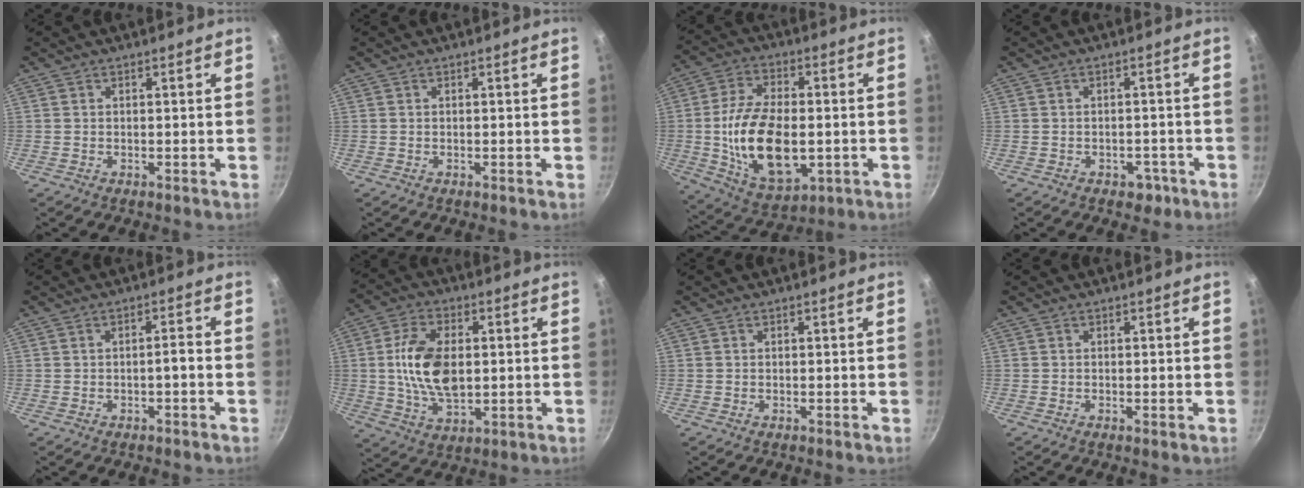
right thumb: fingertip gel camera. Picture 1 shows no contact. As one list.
[{"total": 0.0}, {"total": 19.0, "force": [-2.1, 10.3, 15.9], "torque": [-0.277, -0.001, -0.021]}, {"total": 3.1, "force": [-1.8, 2.1, 1.4], "torque": [-0.003, 0.012, -0.019]}, {"total": 1.9, "force": [-0.6, 0.6, 1.7], "torque": [-0.026, 0.014, -0.009]}, {"total": 13.7, "force": [1.0, 7.8, 11.2], "torque": [-0.202, -0.001, 0.022]}, {"total": 0.0}, {"total": 0.7, "force": [-0.2, 0.2, 0.7], "torque": [-0.011, -0.003, -0.003]}]